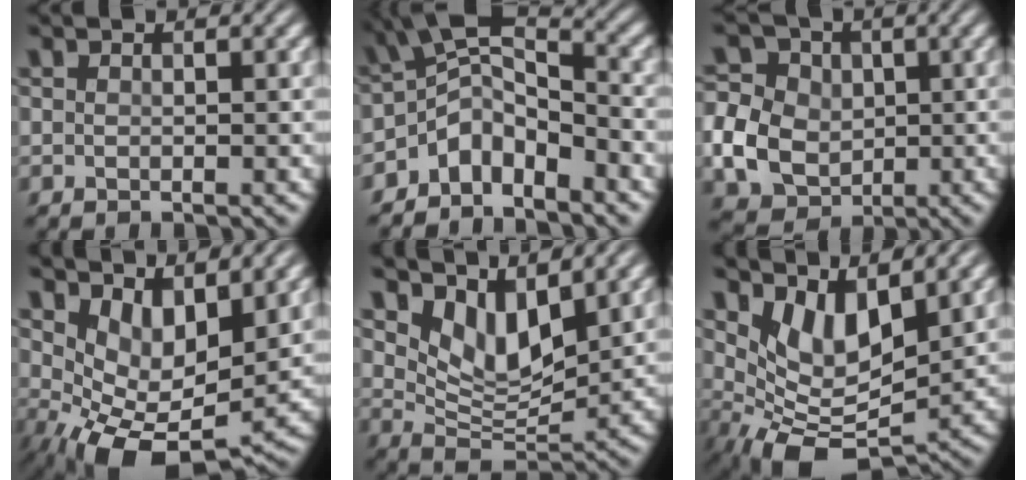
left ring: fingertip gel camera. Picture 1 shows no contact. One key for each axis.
{"total": 5.5, "fx": -3.4, "fy": 2.7, "fz": 3.3, "tx": -0.048, "ty": 0.005, "tz": -0.076}
{"total": 7.1, "fx": -0.8, "fy": 6.1, "fz": 3.5, "tx": -0.081, "ty": 0.006, "tz": -0.025}
{"total": 7.2, "fx": 1.3, "fy": 4.1, "fz": 5.8, "tx": -0.102, "ty": -0.024, "tz": 0.032}
{"total": 5.4, "fx": 3.5, "fy": 2.4, "fz": 3.3, "tx": -0.072, "ty": -0.016, "tz": 0.061}
{"total": 6.2, "fx": 2.1, "fy": 3.2, "fz": 4.9, "tx": -0.091, "ty": -0.021, "tz": 0.047}